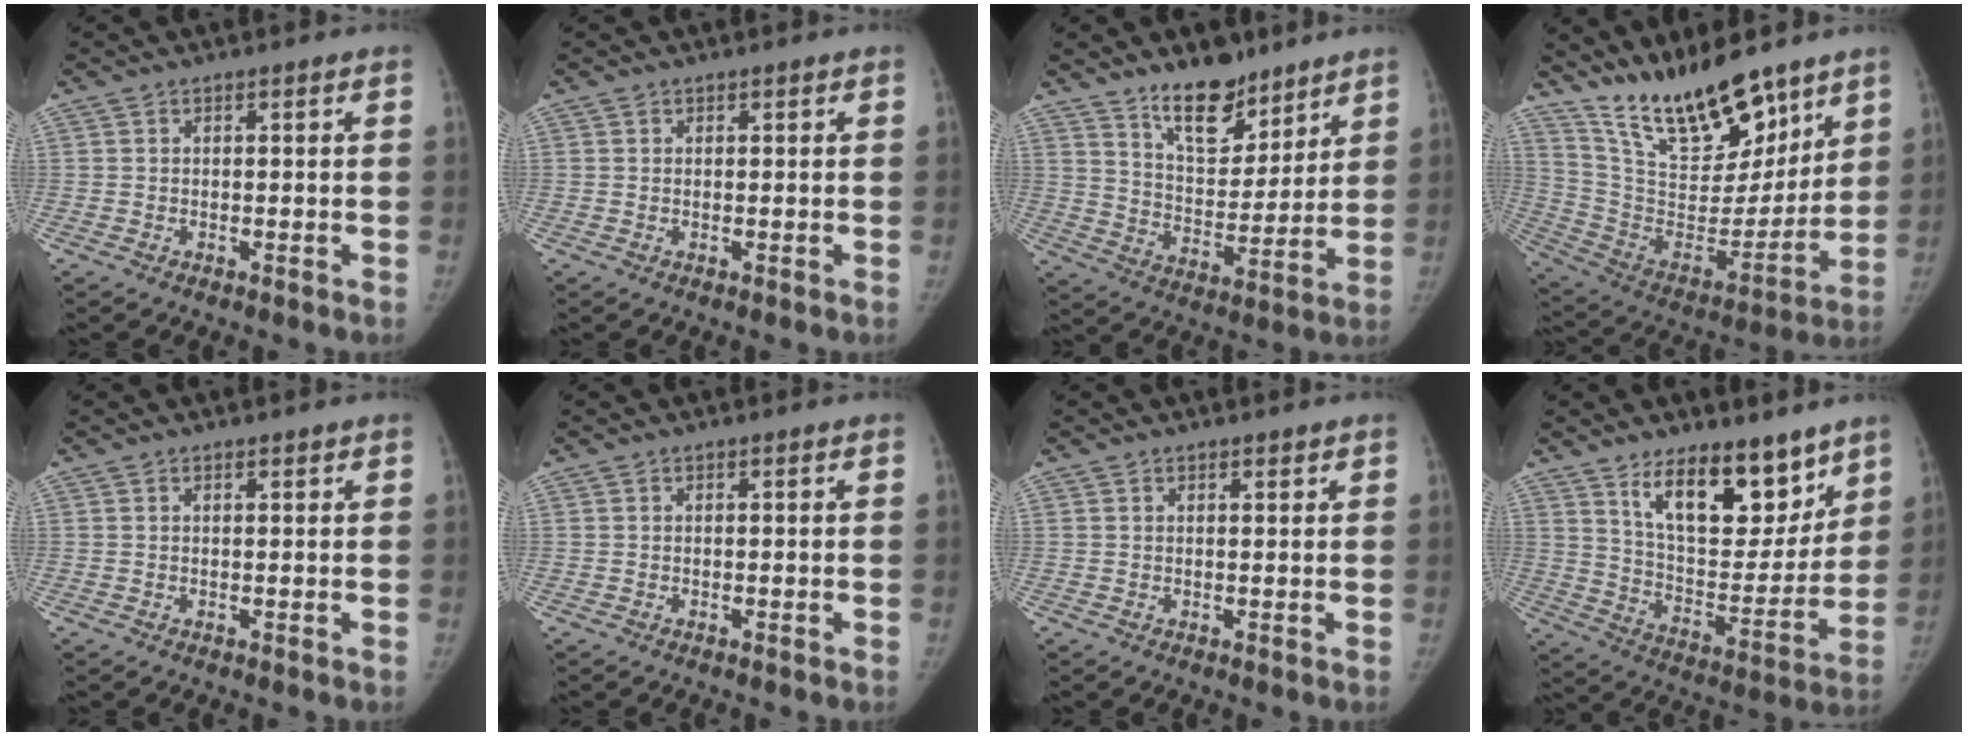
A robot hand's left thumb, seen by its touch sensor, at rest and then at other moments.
{"total": 0.0}
{"total": 13.0, "force": [9.7, 6.0, 6.2], "torque": [-0.064, -0.076, 0.171]}
{"total": 21.9, "force": [16.3, 8.0, 12.2], "torque": [-0.158, -0.094, 0.295]}
{"total": 0.5, "force": [0.4, 0.2, 0.2], "torque": [-0.006, -0.003, 0.007]}
{"total": 0.0}
{"total": 0.9, "force": [0.7, 0.4, 0.4], "torque": [-0.005, -0.005, 0.011]}
{"total": 18.1, "force": [11.9, 8.0, 11.1], "torque": [-0.115, -0.088, 0.203]}